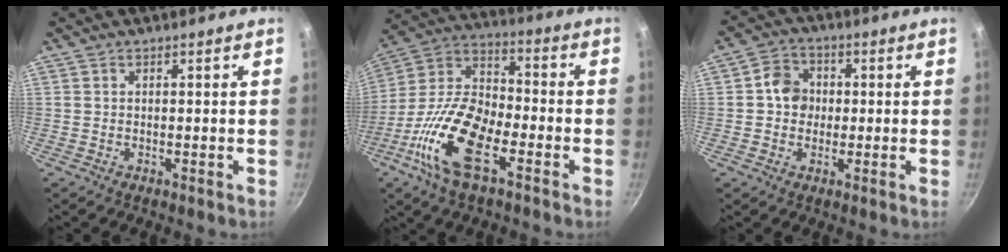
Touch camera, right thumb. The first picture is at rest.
{"total": 18.6, "force": [-7.8, 8.5, 14.5], "torque": [-0.273, 0.043, -0.168]}
{"total": 6.0, "force": [0.2, 5.4, 2.7], "torque": [-0.014, 0.012, -0.009]}